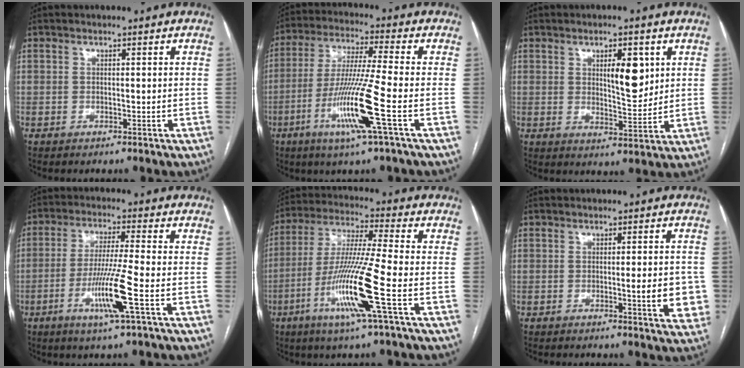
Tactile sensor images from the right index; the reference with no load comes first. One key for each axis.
{"total": 12.8, "fx": -4.5, "fy": -1.4, "fz": 11.9, "tx": -0.236, "ty": -0.022, "tz": -0.092}
{"total": 6.7, "fx": 2.4, "fy": 2.1, "fz": 5.9, "tx": -0.091, "ty": -0.007, "tz": 0.040}
{"total": 9.5, "fx": -3.3, "fy": -1.0, "fz": 8.9, "tx": -0.175, "ty": -0.016, "tz": -0.064}
{"total": 14.4, "fx": -5.1, "fy": -1.2, "fz": 13.5, "tx": -0.272, "ty": -0.021, "tz": -0.102}
{"total": 5.4, "fx": -1.0, "fy": 1.0, "fz": 5.2, "tx": -0.059, "ty": -0.003, "tz": -0.012}